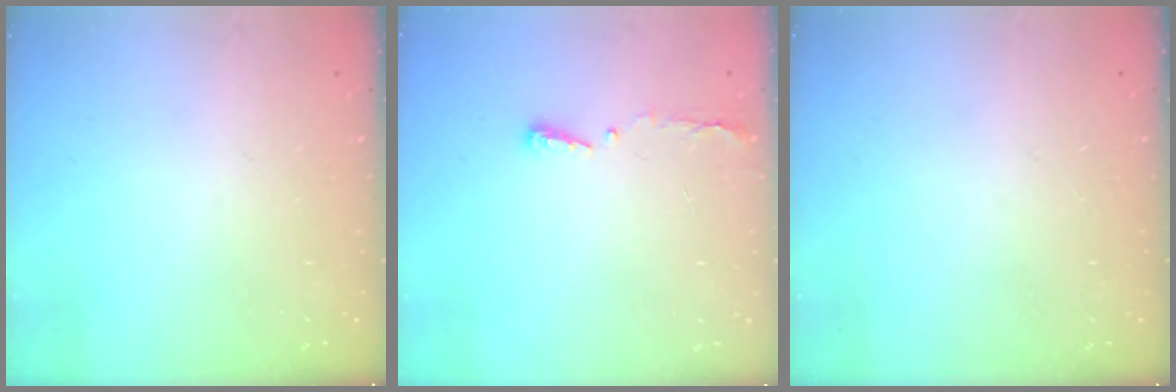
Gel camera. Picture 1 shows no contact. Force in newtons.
{"total": 3.7, "press": 3.7, "slide": 0.6}
{"total": 0.0}